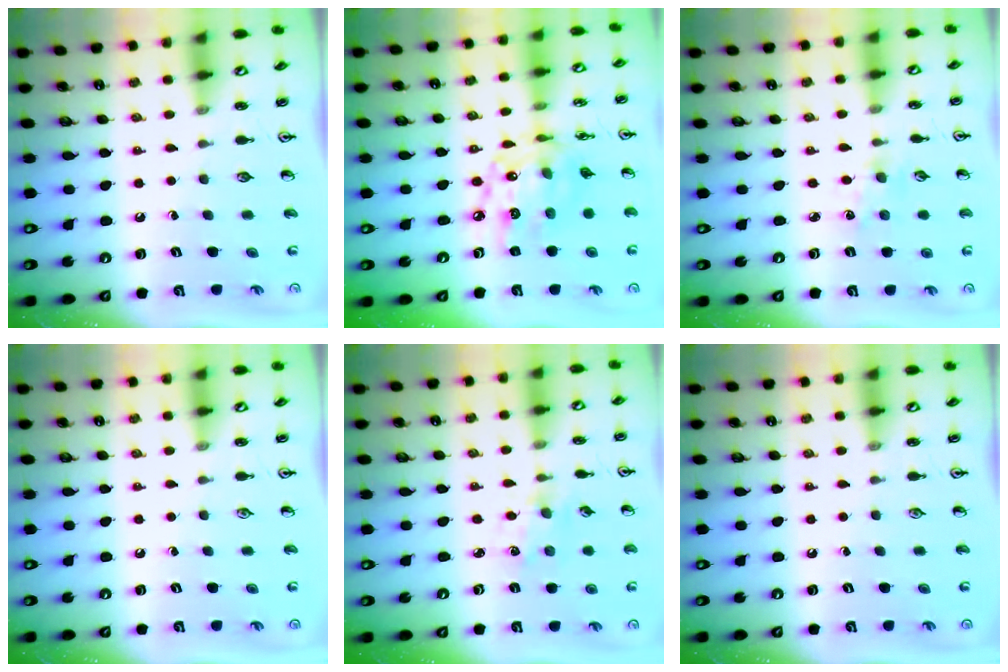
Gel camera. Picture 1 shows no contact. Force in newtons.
{"total": 15.7, "press": 15.7, "slide": 1.1}
{"total": 2.1, "press": 2.0, "slide": 0.4}
{"total": 0.0}
{"total": 1.6, "press": 1.5, "slide": 0.3}
{"total": 0.0}